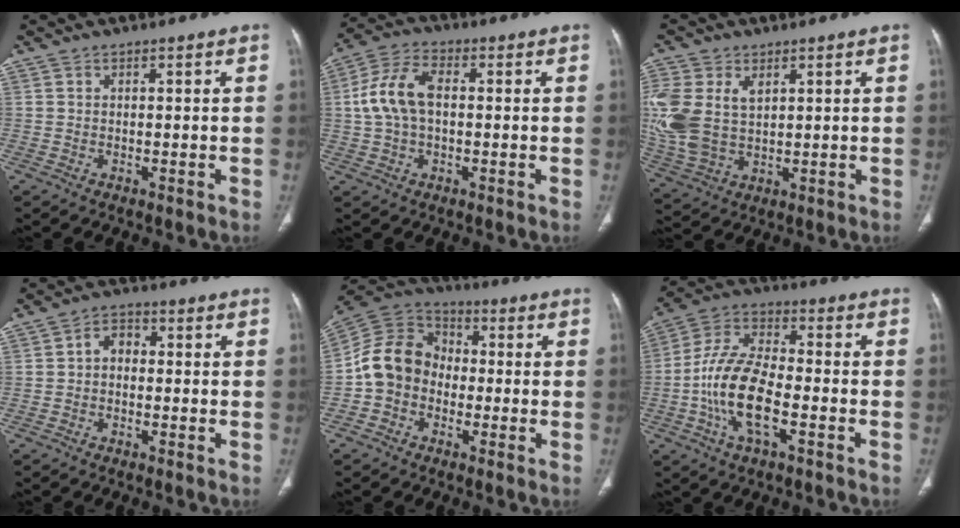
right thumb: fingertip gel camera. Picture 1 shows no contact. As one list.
[{"total": 9.7, "force": [0.5, 5.9, 7.8], "torque": [-0.163, 0.026, 0.007]}, {"total": 14.9, "force": [3.3, 10.0, 10.5], "torque": [-0.255, -0.003, 0.076]}, {"total": 3.7, "force": [-0.3, 2.8, 2.5], "torque": [-0.027, 0.015, -0.016]}, {"total": 11.6, "force": [-2.0, 9.7, 5.9], "torque": [-0.101, 0.039, -0.051]}, {"total": 14.3, "force": [-4.1, 6.3, 12.1], "torque": [-0.241, 0.029, -0.081]}]